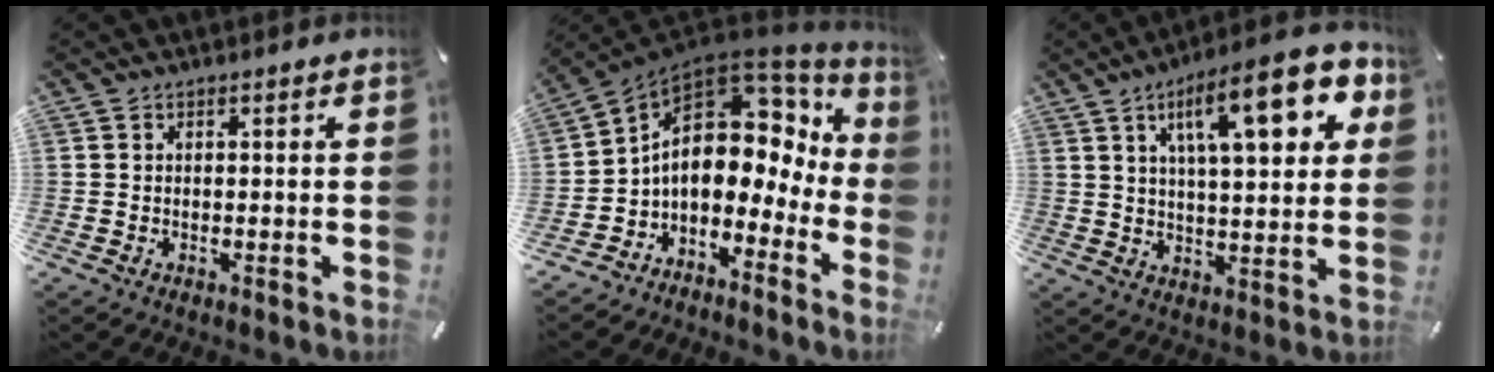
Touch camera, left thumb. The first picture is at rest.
{"total": 11.2, "force": [1.9, 7.9, 7.6], "torque": [-0.137, -0.034, 0.030]}
{"total": 19.0, "force": [8.2, 6.5, 15.8], "torque": [-0.235, -0.023, 0.121]}